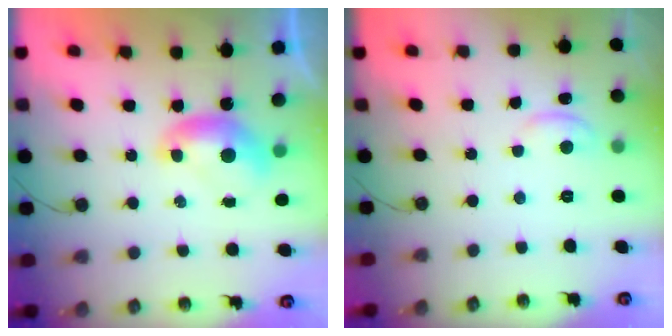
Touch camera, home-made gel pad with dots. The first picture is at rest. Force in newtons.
{"total": 1.5, "press": 1.4, "slide": 0.5}